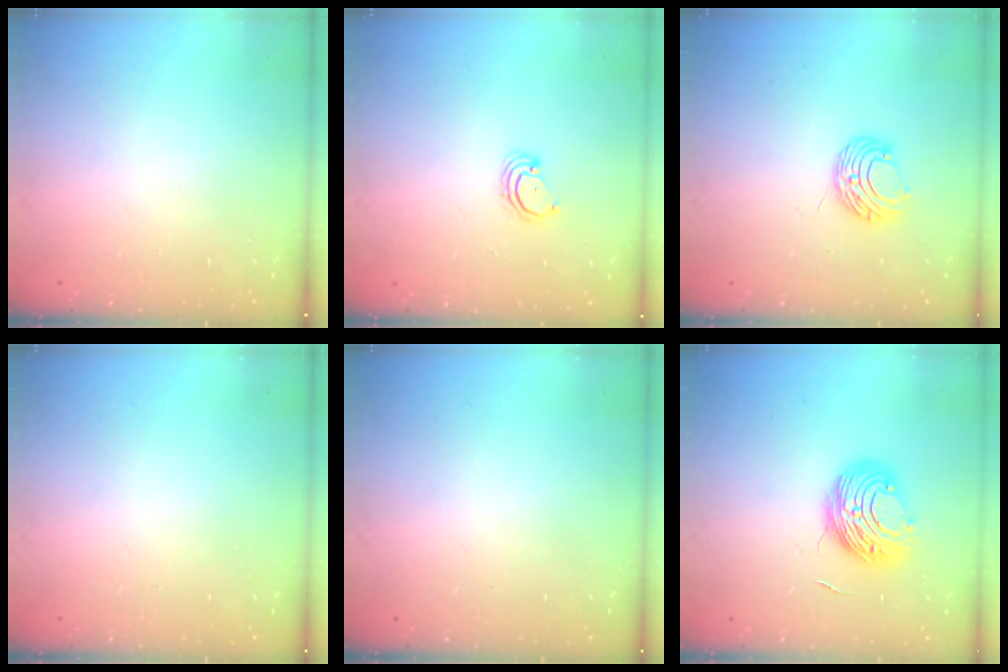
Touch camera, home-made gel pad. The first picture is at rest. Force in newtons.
{"total": 2.8, "press": 2.8, "slide": 0.2}
{"total": 8.0, "press": 7.9, "slide": 0.6}
{"total": 0.0}
{"total": 0.0}
{"total": 9.3, "press": 9.3, "slide": 0.4}